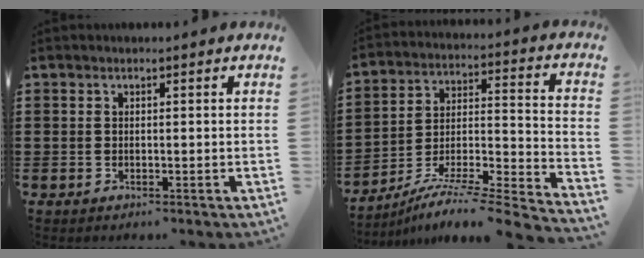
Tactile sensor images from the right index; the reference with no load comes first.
{"total": 7.1, "force": [-6.0, 0.1, 3.8], "torque": [-0.061, -0.007, -0.122]}